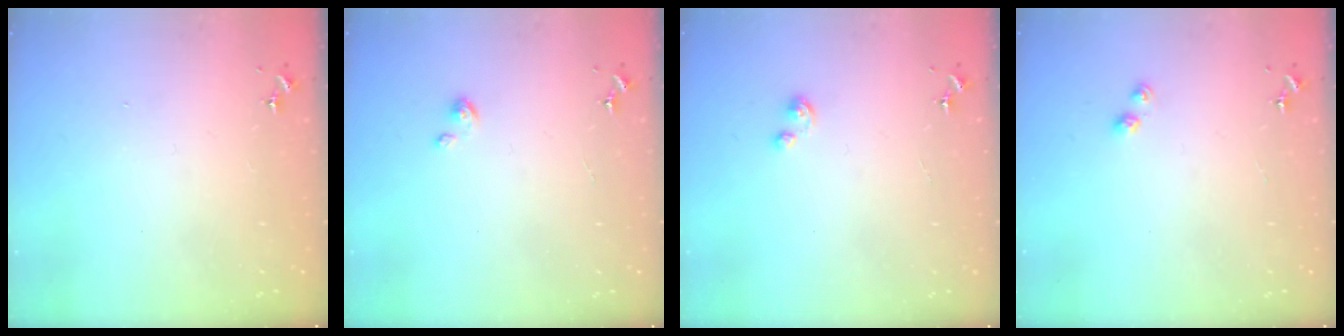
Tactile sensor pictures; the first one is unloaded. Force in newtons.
{"total": 2.7, "press": 2.7, "slide": 0.2}
{"total": 2.5, "press": 2.5, "slide": 0.2}
{"total": 3.2, "press": 3.2, "slide": 0.4}